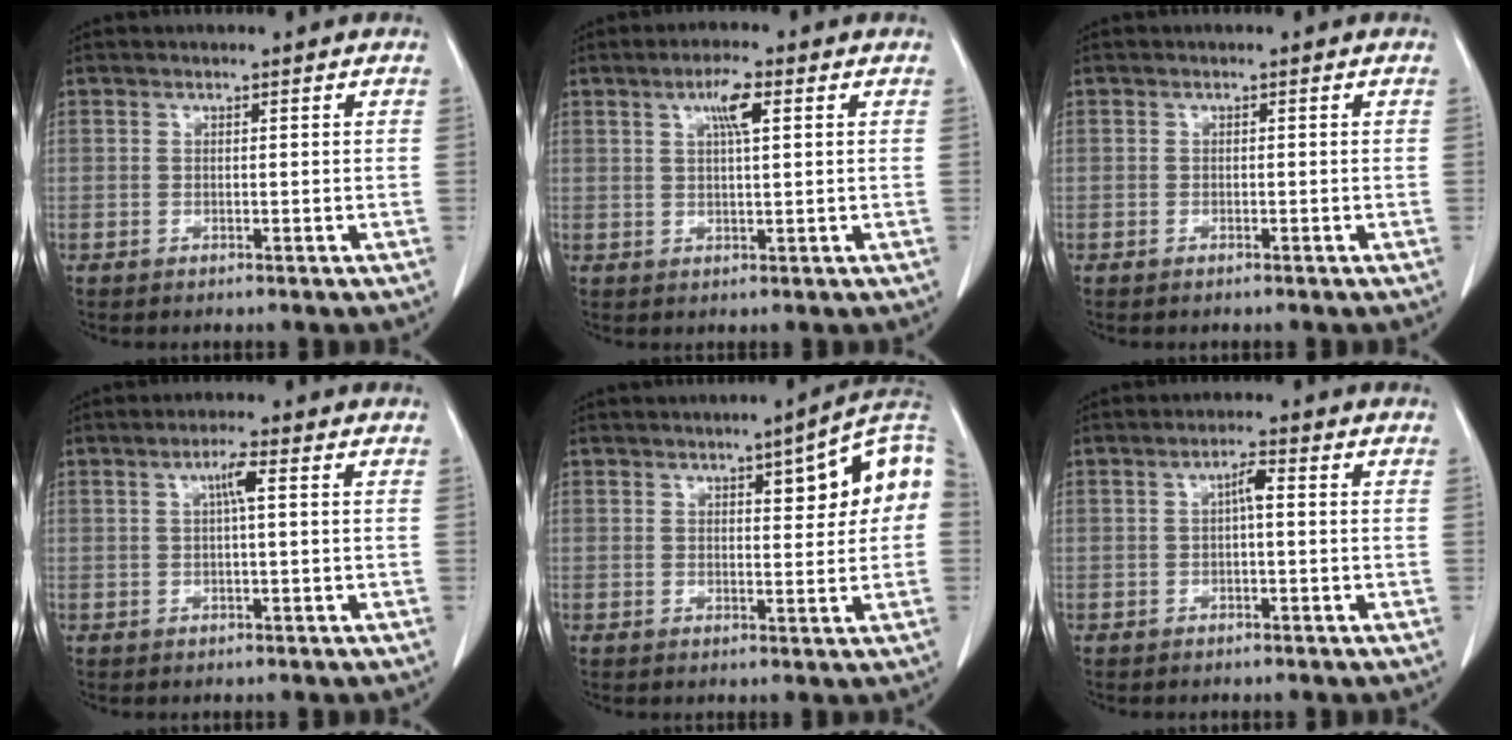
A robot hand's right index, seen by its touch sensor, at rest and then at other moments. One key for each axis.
{"total": 4.3, "fx": 1.8, "fy": 0.6, "fz": 3.8, "tx": -0.071, "ty": 0.002, "tz": 0.031}
{"total": 0.0}
{"total": 2.7, "fx": 0.7, "fy": 0.2, "fz": 2.6, "tx": -0.048, "ty": 0.005, "tz": 0.011}
{"total": 10.1, "fx": 2.5, "fy": 2.0, "fz": 9.6, "tx": -0.125, "ty": 0.027, "tz": 0.029}
{"total": 2.3, "fx": 0.2, "fy": 0.4, "fz": 2.3, "tx": -0.040, "ty": 0.005, "tz": 0.003}